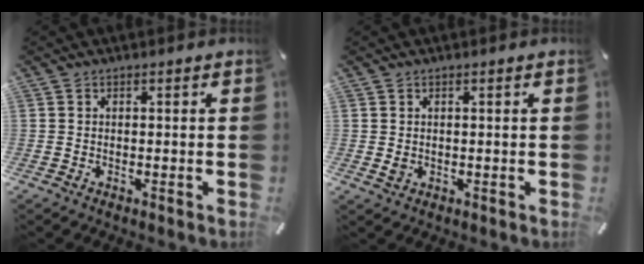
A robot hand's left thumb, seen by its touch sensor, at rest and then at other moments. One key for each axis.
{"total": 1.2, "fx": 0.1, "fy": 1.0, "fz": 0.6, "tx": -0.005, "ty": -0.001, "tz": 0.001}